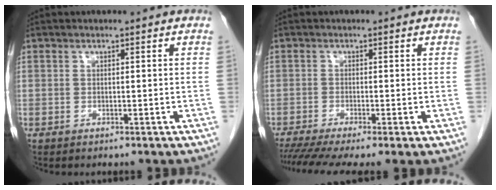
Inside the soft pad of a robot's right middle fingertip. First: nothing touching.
{"total": 7.3, "force": [-5.4, 0.4, 4.9], "torque": [-0.075, -0.016, -0.091]}